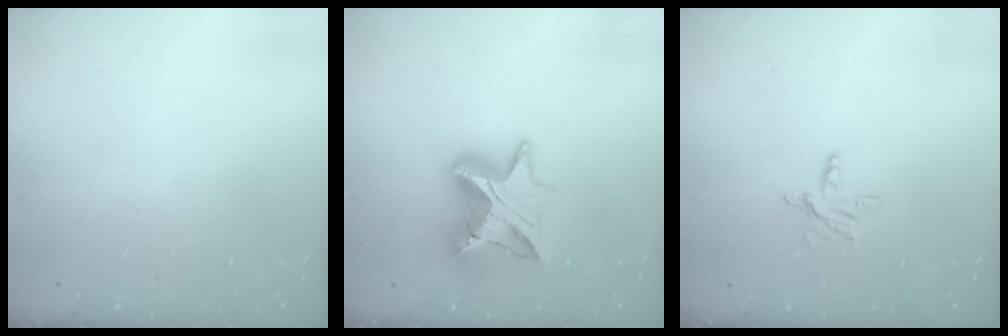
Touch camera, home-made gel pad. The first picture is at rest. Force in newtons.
{"total": 12.1, "press": 12.1, "slide": 1.0}
{"total": 5.5, "press": 5.5, "slide": 0.5}